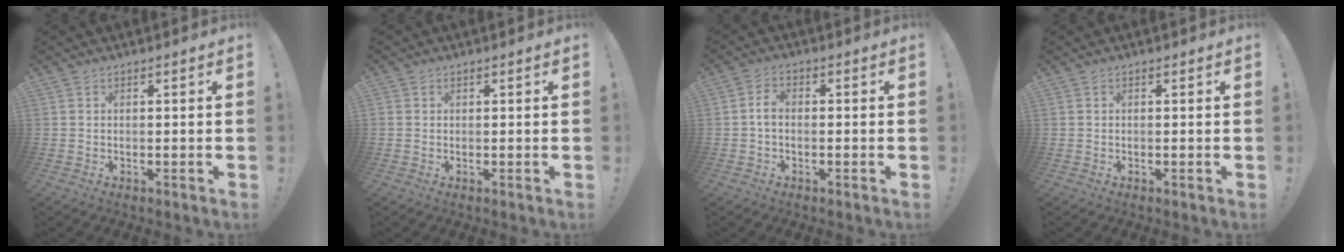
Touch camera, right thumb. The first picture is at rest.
{"total": 0.6, "force": [0.4, 0.5, 0.1], "torque": [-0.003, 0.001, 0.007]}
{"total": 3.2, "force": [-0.4, 1.9, 2.5], "torque": [-0.050, 0.008, -0.004]}
{"total": 0.0}